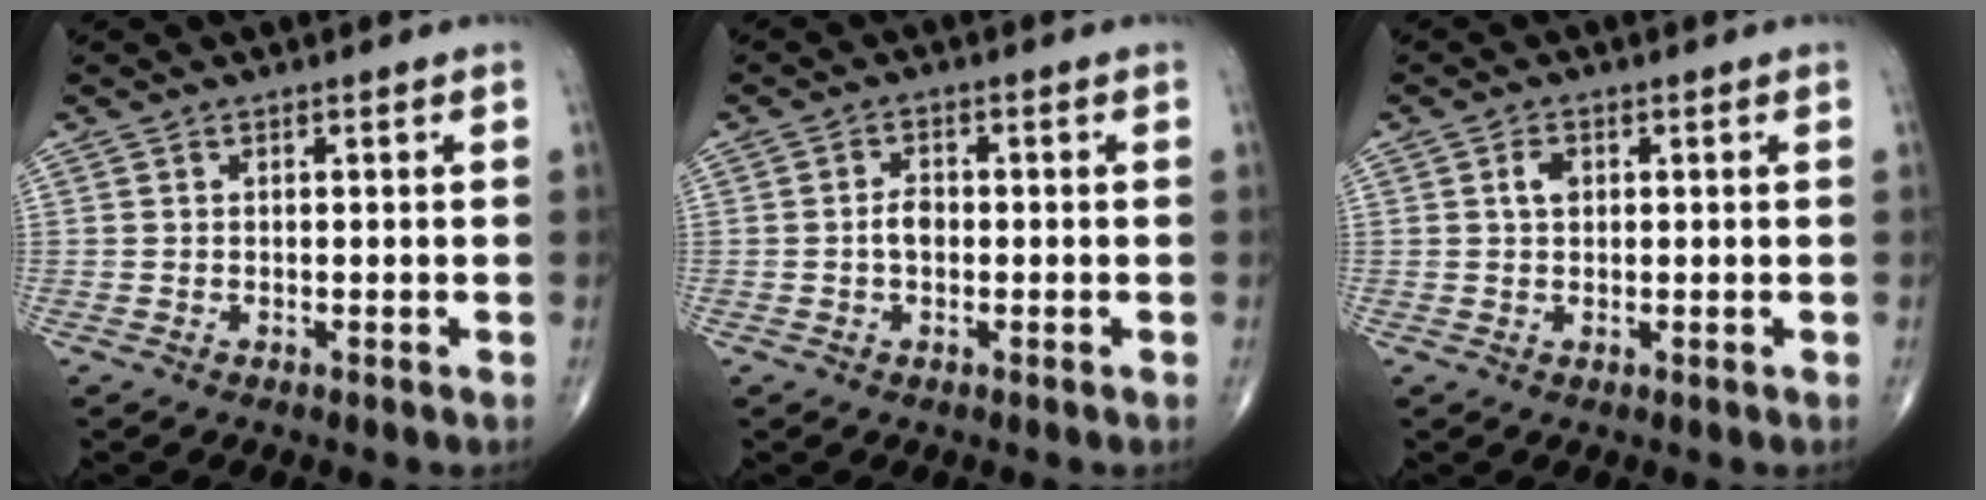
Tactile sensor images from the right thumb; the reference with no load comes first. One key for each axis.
{"total": 2.9, "fx": -0.4, "fy": 1.9, "fz": 2.1, "tx": -0.032, "ty": 0.007, "tz": -0.012}
{"total": 2.5, "fx": 0.6, "fy": 1.7, "fz": 1.8, "tx": -0.029, "ty": 0.004, "tz": 0.010}